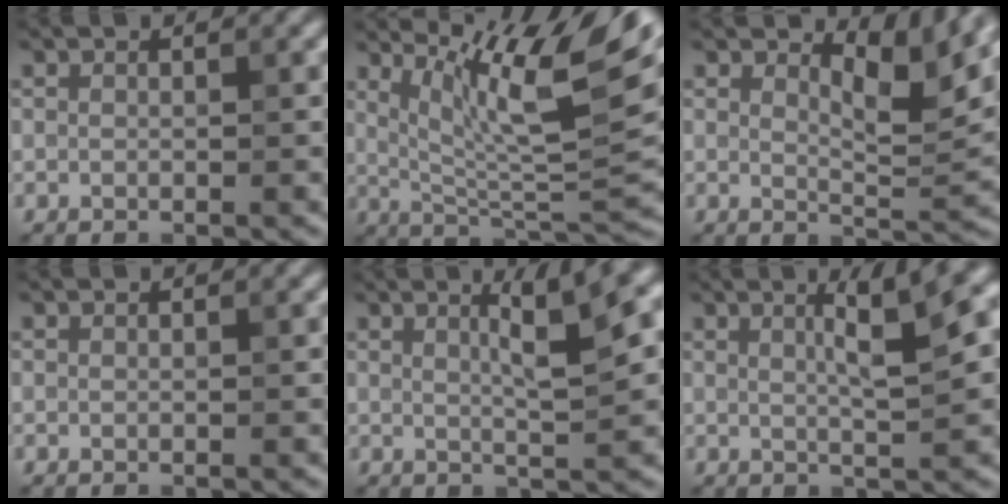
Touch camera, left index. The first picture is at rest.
{"total": 11.9, "force": [6.2, 2.7, 9.8], "torque": [-0.154, 0.006, 0.114]}
{"total": 4.1, "force": [2.7, 0.9, 2.9], "torque": [-0.049, -0.007, 0.039]}
{"total": 0.0}
{"total": 5.8, "force": [2.0, 1.1, 5.3], "torque": [-0.066, 0.012, 0.028]}
{"total": 6.3, "force": [1.9, 1.4, 5.8], "torque": [-0.065, 0.018, 0.025]}